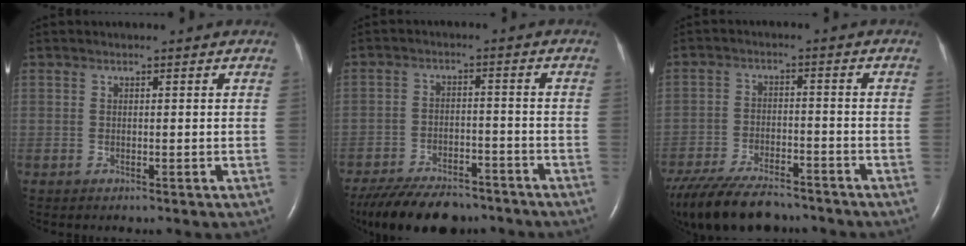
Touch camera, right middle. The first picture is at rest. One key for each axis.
{"total": 14.8, "fx": -12.2, "fy": 5.4, "fz": 6.5, "tx": -0.133, "ty": -0.014, "tz": -0.183}
{"total": 16.0, "fx": -13.3, "fy": 4.7, "fz": 7.6, "tx": -0.175, "ty": -0.026, "tz": -0.212}